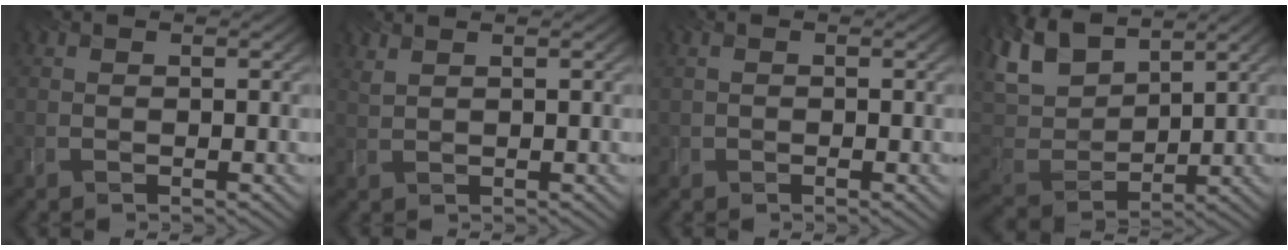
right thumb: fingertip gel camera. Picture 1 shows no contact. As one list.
[{"total": 1.8, "force": [1.5, 0.5, 0.8], "torque": [-0.008, 0.016, 0.021]}, {"total": 0.6, "force": [0.0, 0.3, 0.6], "torque": [-0.007, 0.001, 0.004]}, {"total": 9.0, "force": [5.6, 4.5, 5.4], "torque": [-0.170, 0.022, 0.124]}]